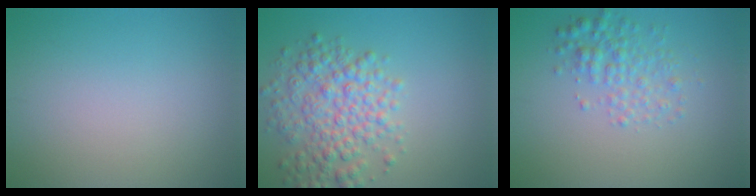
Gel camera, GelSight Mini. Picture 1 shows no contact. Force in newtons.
{"total": 5.5, "press": 5.5, "slide": 0.2}
{"total": 2.8, "press": 2.8, "slide": 0.1}